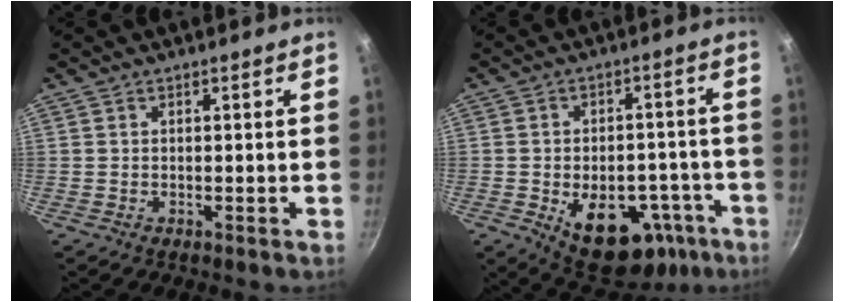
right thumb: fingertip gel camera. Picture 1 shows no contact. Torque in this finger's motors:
{"motor_torque": [0.21, 0.84, 0.67, 0.52, 0.33]}